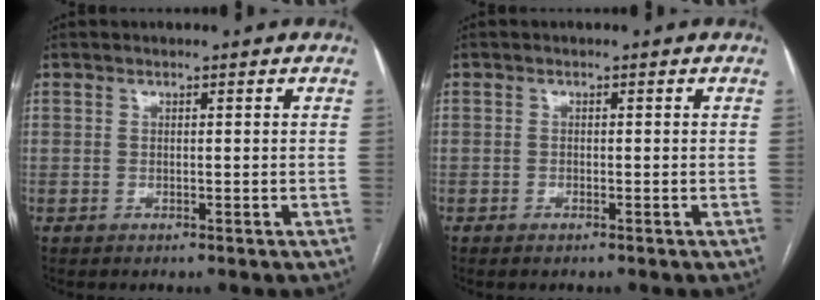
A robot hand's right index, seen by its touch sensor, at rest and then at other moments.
{"total": 0.7, "force": [-0.6, 0.2, 0.4], "torque": [-0.010, -0.001, -0.008]}